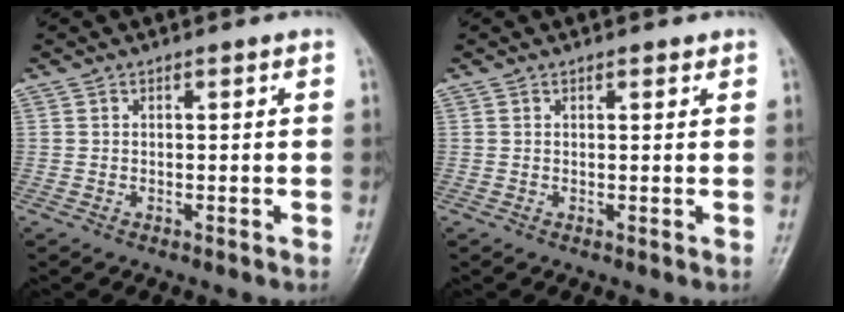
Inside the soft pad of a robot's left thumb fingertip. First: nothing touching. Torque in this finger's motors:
{"motor_torque": [-0.18, -0.08, -0.07, -0.06, 0.00]}